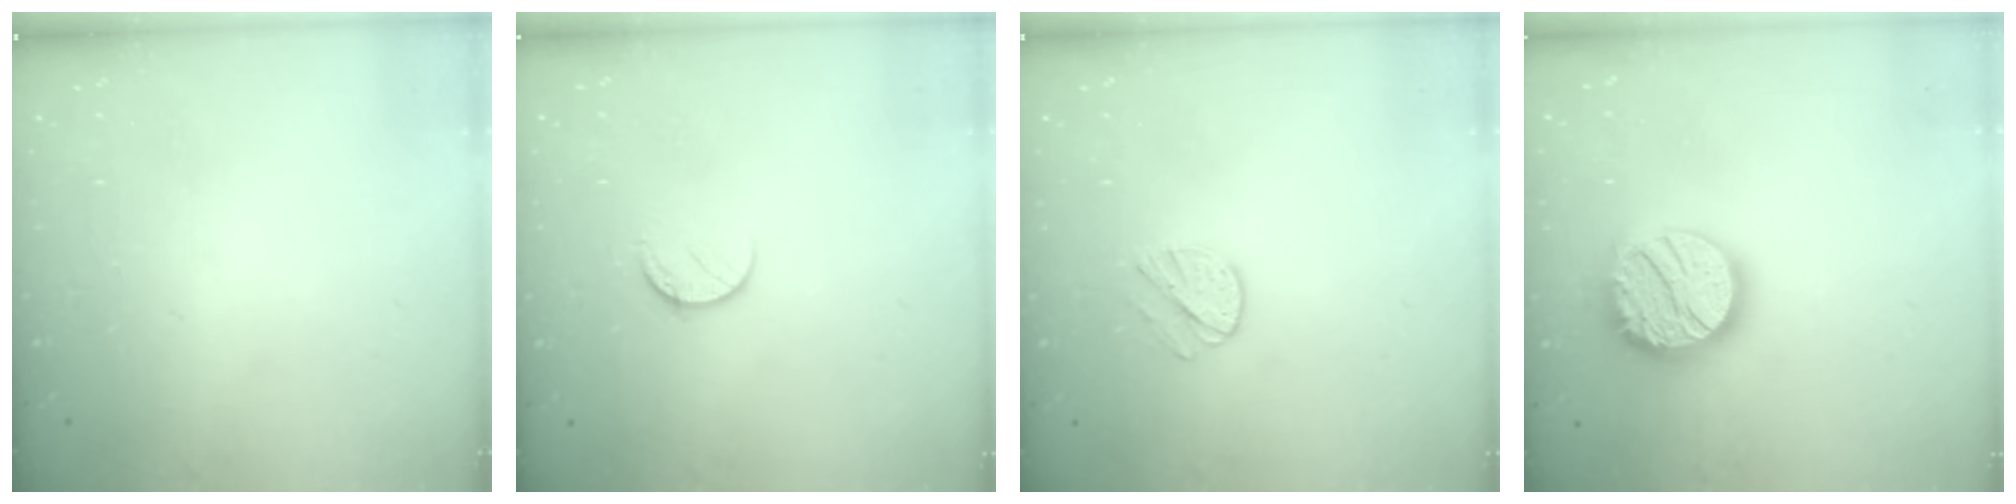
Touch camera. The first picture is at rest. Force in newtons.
{"total": 7.5, "press": 7.4, "slide": 1.1}
{"total": 7.3, "press": 7.2, "slide": 0.6}
{"total": 18.1, "press": 18.1, "slide": 1.3}